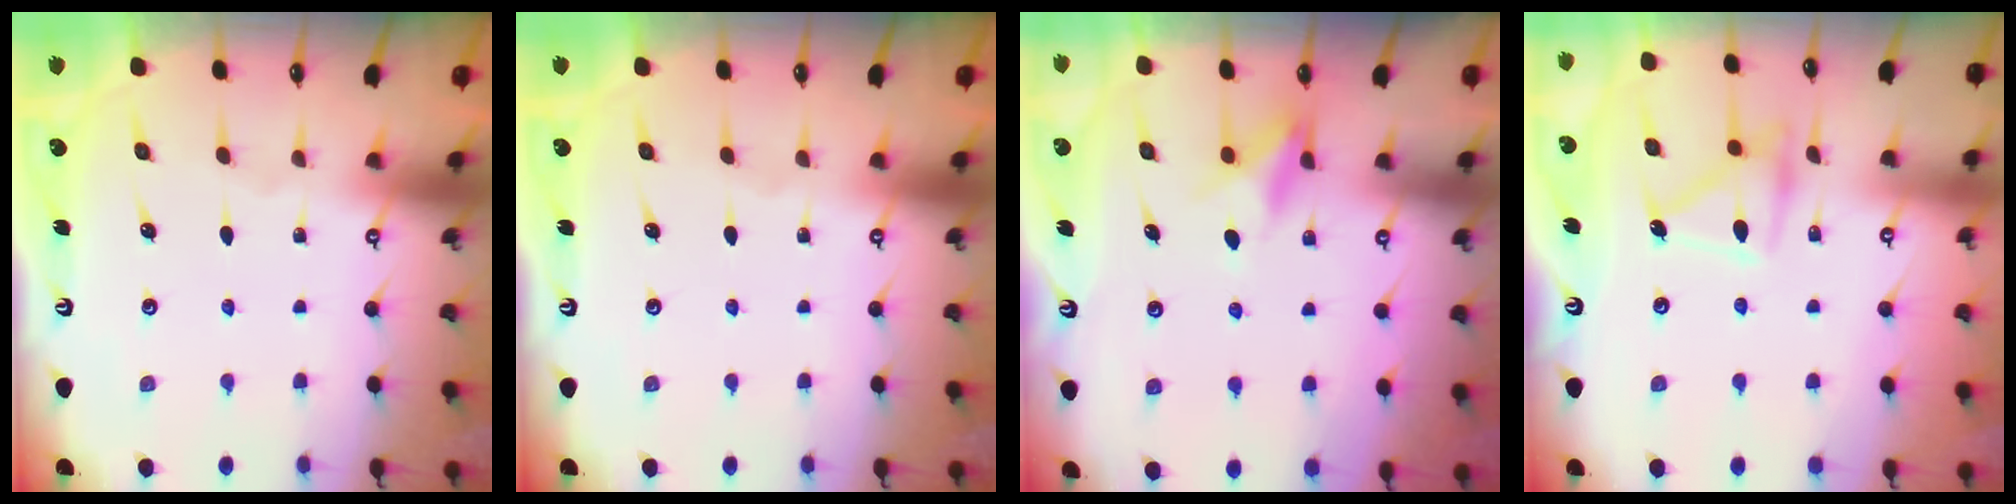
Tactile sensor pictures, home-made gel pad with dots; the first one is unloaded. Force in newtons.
{"total": 0.0}
{"total": 8.5, "press": 8.5, "slide": 0.9}
{"total": 14.1, "press": 14.1, "slide": 0.9}